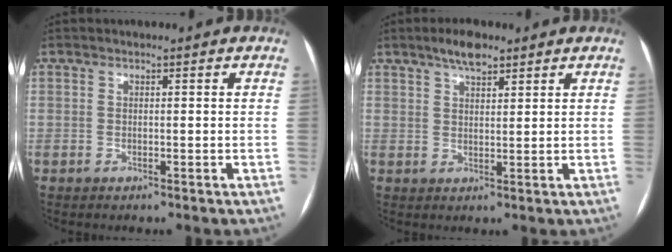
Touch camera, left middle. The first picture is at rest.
{"total": 4.3, "force": [3.1, 1.3, 2.6], "torque": [-0.048, 0.007, 0.053]}